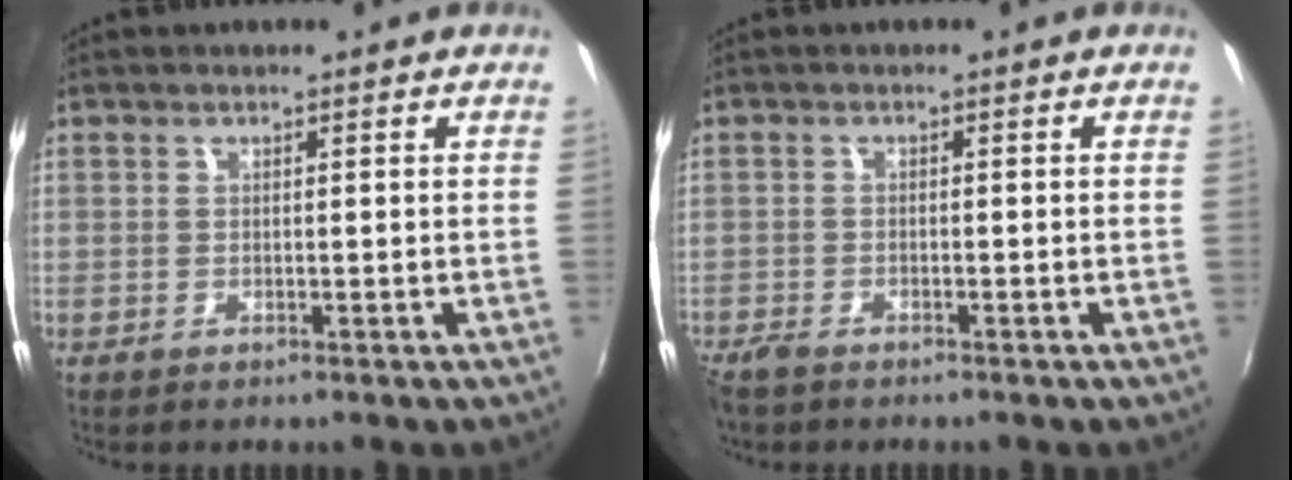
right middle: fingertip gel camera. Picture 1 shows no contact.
{"total": 2.7, "force": [-2.4, 1.0, 0.9], "torque": [-0.029, -0.010, -0.050]}